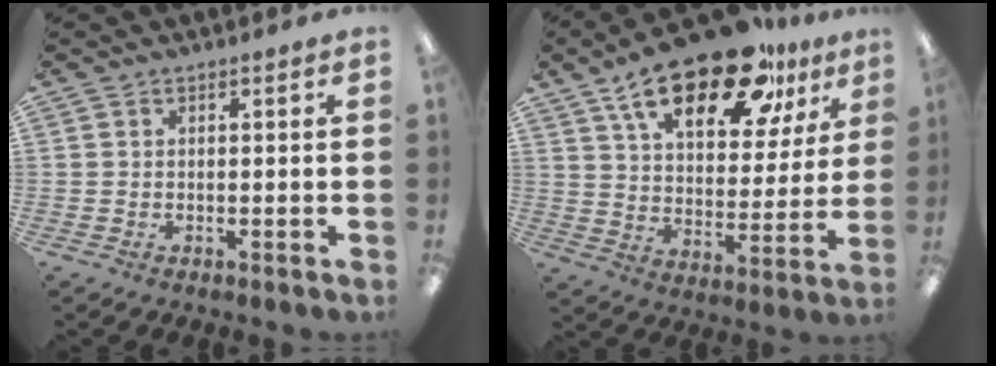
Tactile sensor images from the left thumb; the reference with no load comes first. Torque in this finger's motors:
{"motor_torque": [0.88, 0.93, 1.26, -1.55, 0.18]}